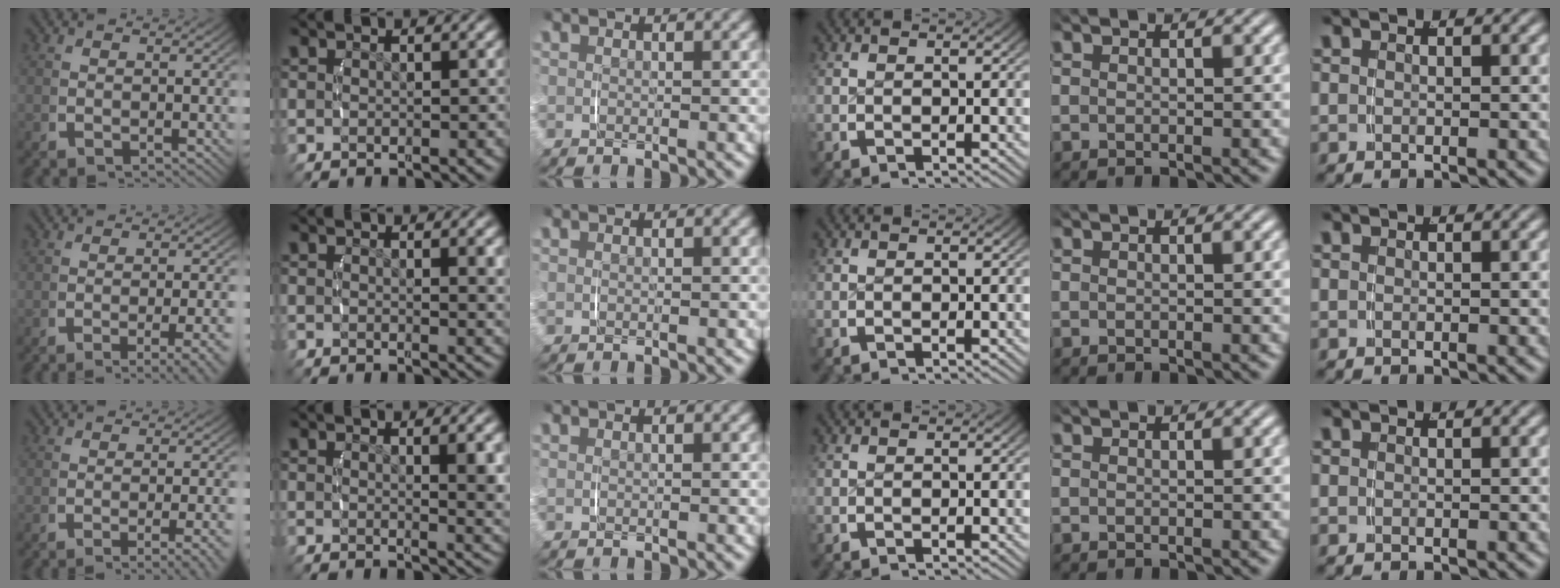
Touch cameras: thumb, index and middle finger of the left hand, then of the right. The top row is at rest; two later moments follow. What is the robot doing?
{"motion": "lift_and_place", "object": "glasses case"}